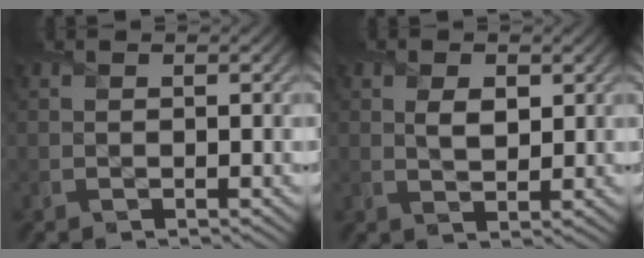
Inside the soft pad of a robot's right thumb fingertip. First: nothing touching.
{"total": 2.9, "force": [0.9, 1.8, 2.0], "torque": [-0.043, -0.006, 0.018]}